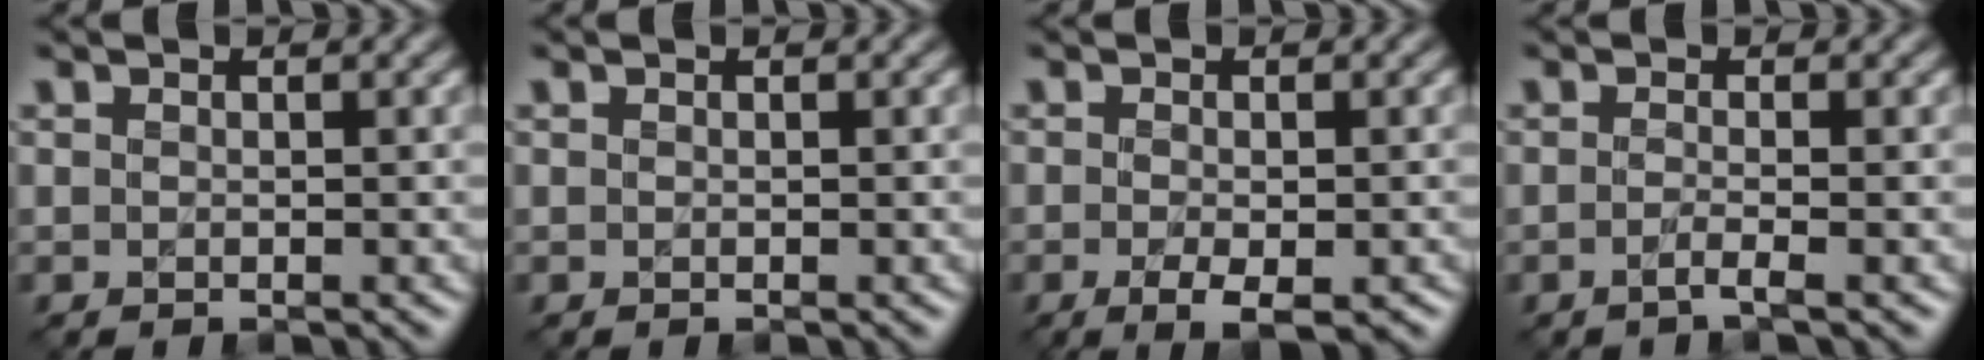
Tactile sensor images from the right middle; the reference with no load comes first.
{"total": 0.0}
{"total": 3.1, "force": [-1.1, 1.0, 2.7], "torque": [-0.047, -0.006, -0.016]}
{"total": 1.3, "force": [-0.3, 0.3, 1.2], "torque": [-0.018, -0.001, -0.017]}